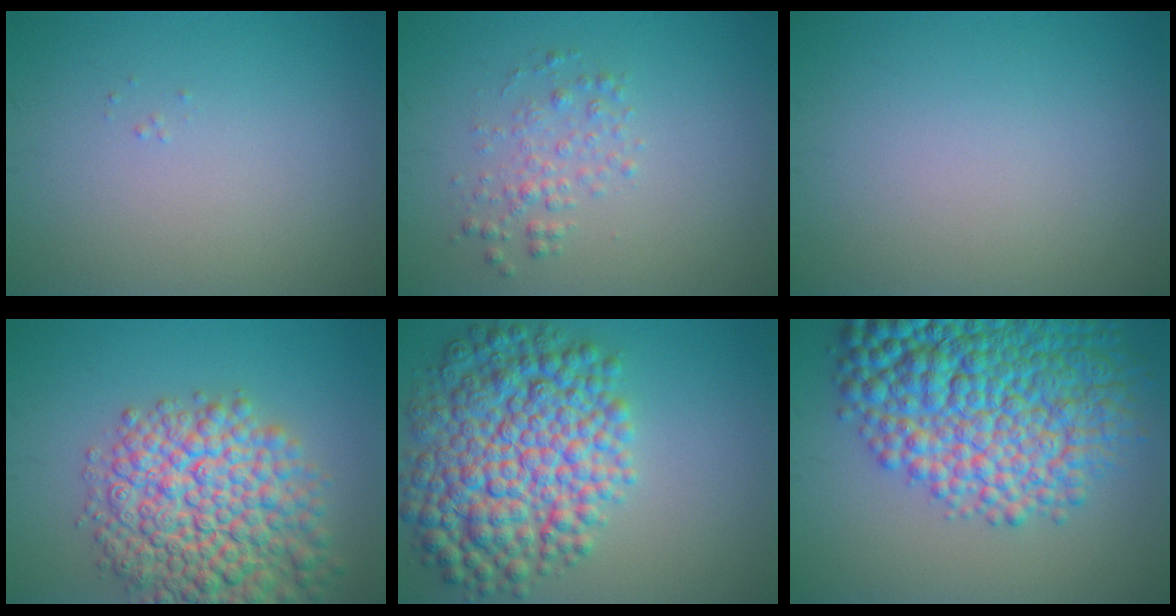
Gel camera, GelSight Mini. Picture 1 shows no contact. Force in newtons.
{"total": 2.0, "press": 2.0, "slide": 0.0}
{"total": 0.0}
{"total": 10.8, "press": 10.8, "slide": 0.4}
{"total": 10.8, "press": 10.8, "slide": 0.1}
{"total": 13.0, "press": 13.0, "slide": 0.4}